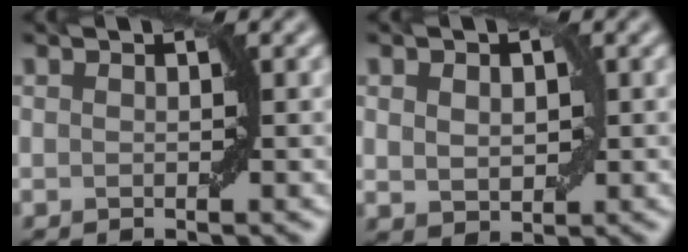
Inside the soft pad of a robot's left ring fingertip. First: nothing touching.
{"total": 2.3, "force": [0.5, 1.7, 1.5], "torque": [-0.024, -0.001, 0.012]}